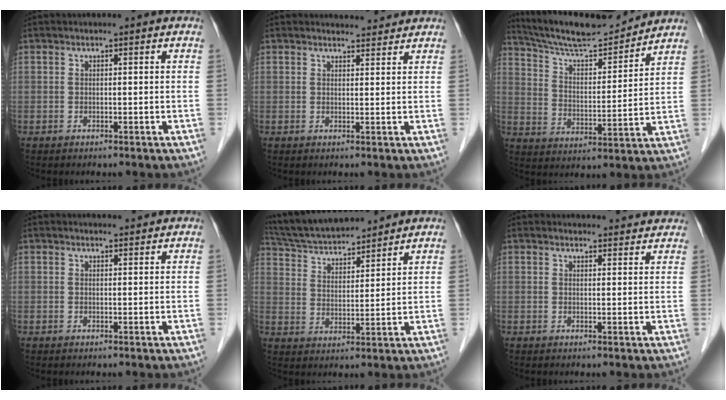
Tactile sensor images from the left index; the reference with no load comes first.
{"total": 3.3, "force": [3.2, 0.7, 0.2], "torque": [-0.009, 0.006, 0.040]}
{"total": 14.3, "force": [13.6, 0.8, 4.0], "torque": [-0.078, 0.005, 0.230]}
{"total": 2.3, "force": [2.2, 0.4, 0.3], "torque": [-0.011, 0.007, 0.032]}
{"total": 14.9, "force": [13.8, 2.5, 5.2], "torque": [-0.097, 0.028, 0.241]}
{"total": 7.5, "force": [7.3, 1.5, 1.0], "torque": [0.002, 0.011, 0.066]}